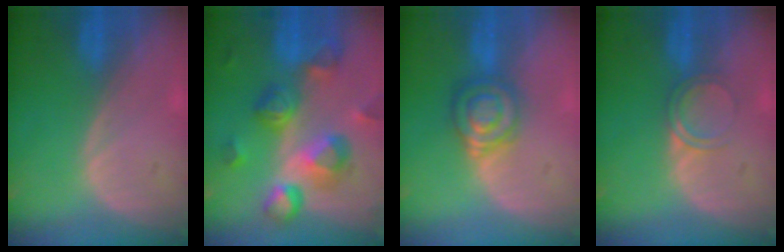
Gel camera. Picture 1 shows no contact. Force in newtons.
{"total": 10.7, "press": 9.6, "slide": 4.7}
{"total": 6.0, "press": 5.9, "slide": 1.0}
{"total": 2.8, "press": 2.8, "slide": 0.2}